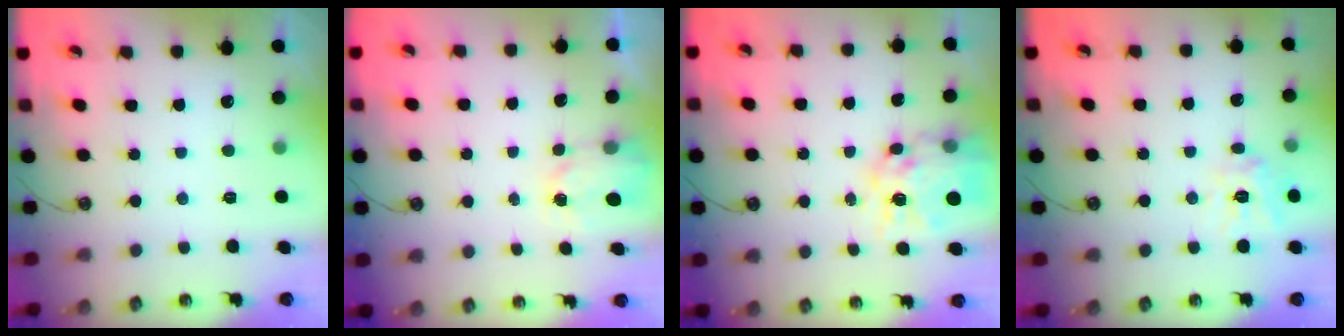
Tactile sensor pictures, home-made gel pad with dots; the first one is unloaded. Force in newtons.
{"total": 2.9, "press": 2.8, "slide": 0.4}
{"total": 14.5, "press": 14.5, "slide": 1.3}
{"total": 11.8, "press": 11.7, "slide": 1.2}